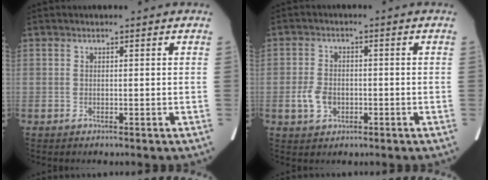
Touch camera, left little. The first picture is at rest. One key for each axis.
{"total": 3.9, "fx": -1.2, "fy": 2.9, "fz": 2.3, "tx": -0.052, "ty": 0.004, "tz": -0.014}